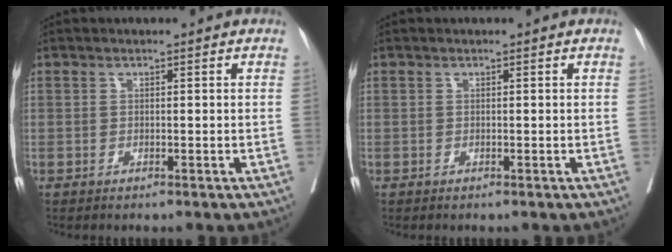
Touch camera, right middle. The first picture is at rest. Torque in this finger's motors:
{"motor_torque": [0.00, 0.00, 0.00, 0.00]}